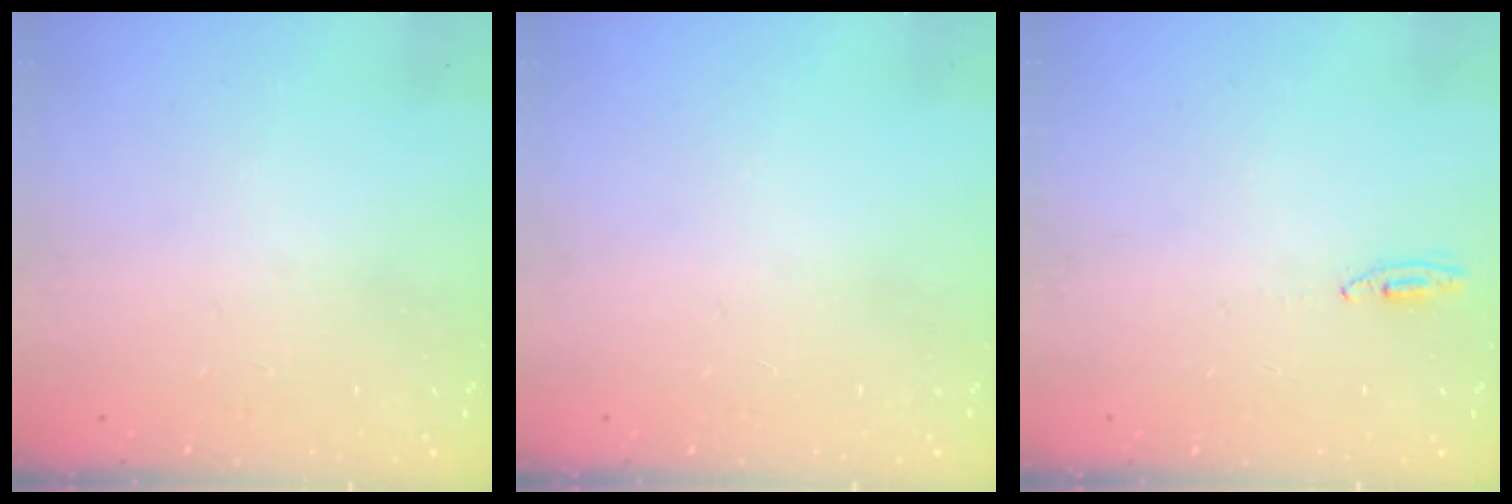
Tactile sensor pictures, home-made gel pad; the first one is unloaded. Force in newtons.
{"total": 0.0}
{"total": 2.7, "press": 2.5, "slide": 1.0}